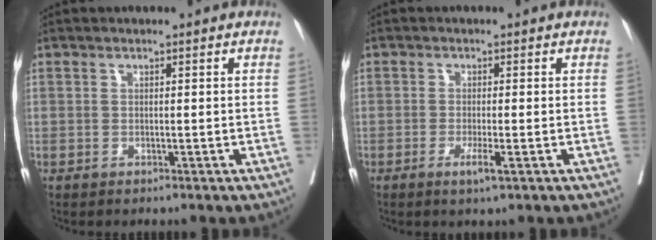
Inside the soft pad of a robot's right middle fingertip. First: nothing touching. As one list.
[{"total": 2.4, "force": [-1.1, -0.1, 2.2], "torque": [-0.035, -0.006, -0.020]}]